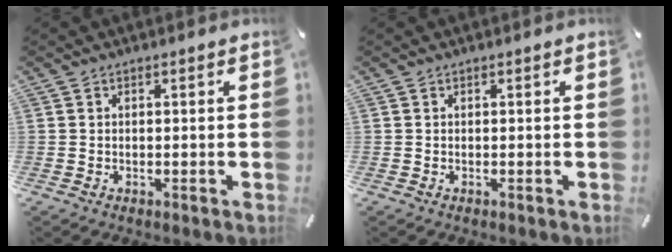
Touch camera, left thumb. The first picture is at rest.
{"total": 0.0}